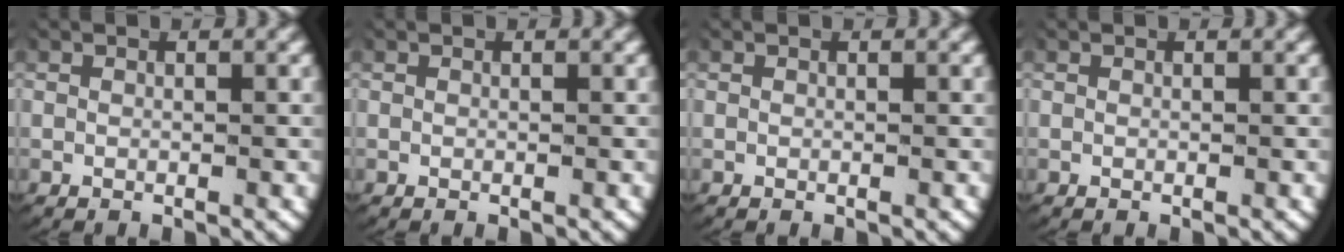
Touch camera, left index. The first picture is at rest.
{"total": 0.0}
{"total": 0.0}
{"total": 0.0}